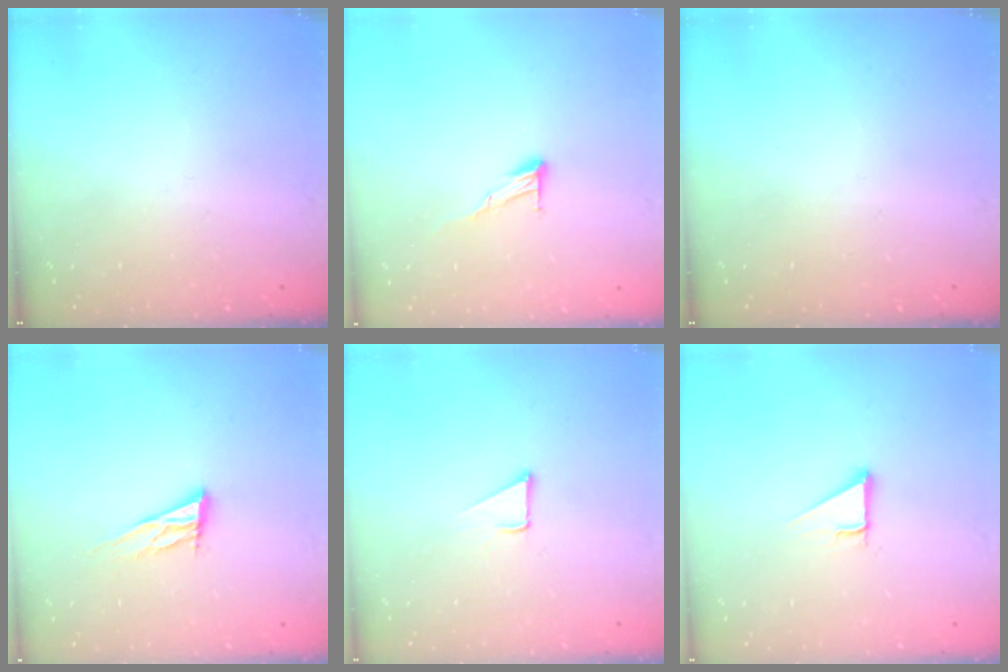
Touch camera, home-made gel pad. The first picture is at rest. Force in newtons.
{"total": 6.9, "press": 6.8, "slide": 0.4}
{"total": 0.0}
{"total": 11.0, "press": 10.7, "slide": 2.6}
{"total": 3.6, "press": 3.6, "slide": 0.3}
{"total": 2.8, "press": 2.8, "slide": 0.0}